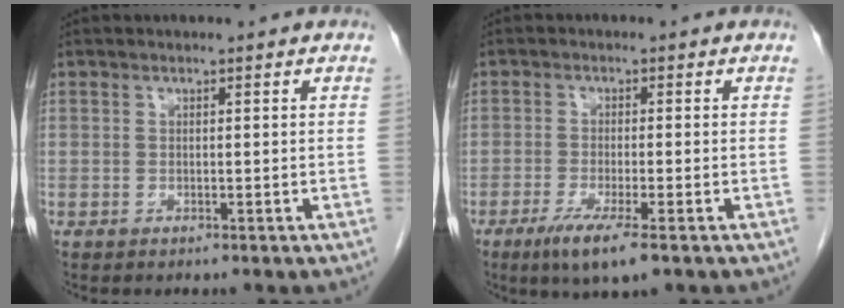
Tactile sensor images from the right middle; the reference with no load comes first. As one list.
[{"total": 6.0, "force": [-3.5, 0.4, 4.8], "torque": [-0.092, -0.018, -0.059]}]